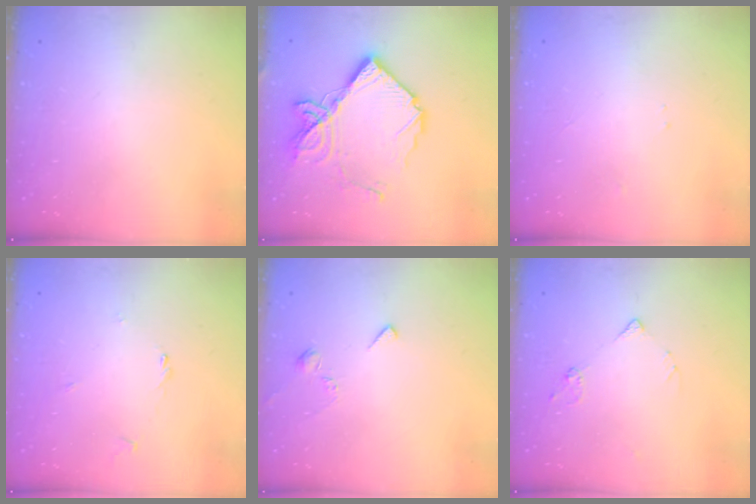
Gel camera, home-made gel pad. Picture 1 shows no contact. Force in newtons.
{"total": 15.9, "press": 15.8, "slide": 1.4}
{"total": 2.3, "press": 2.3, "slide": 0.3}
{"total": 1.2, "press": 1.1, "slide": 0.4}
{"total": 4.9, "press": 4.8, "slide": 0.6}
{"total": 5.4, "press": 5.3, "slide": 0.9}